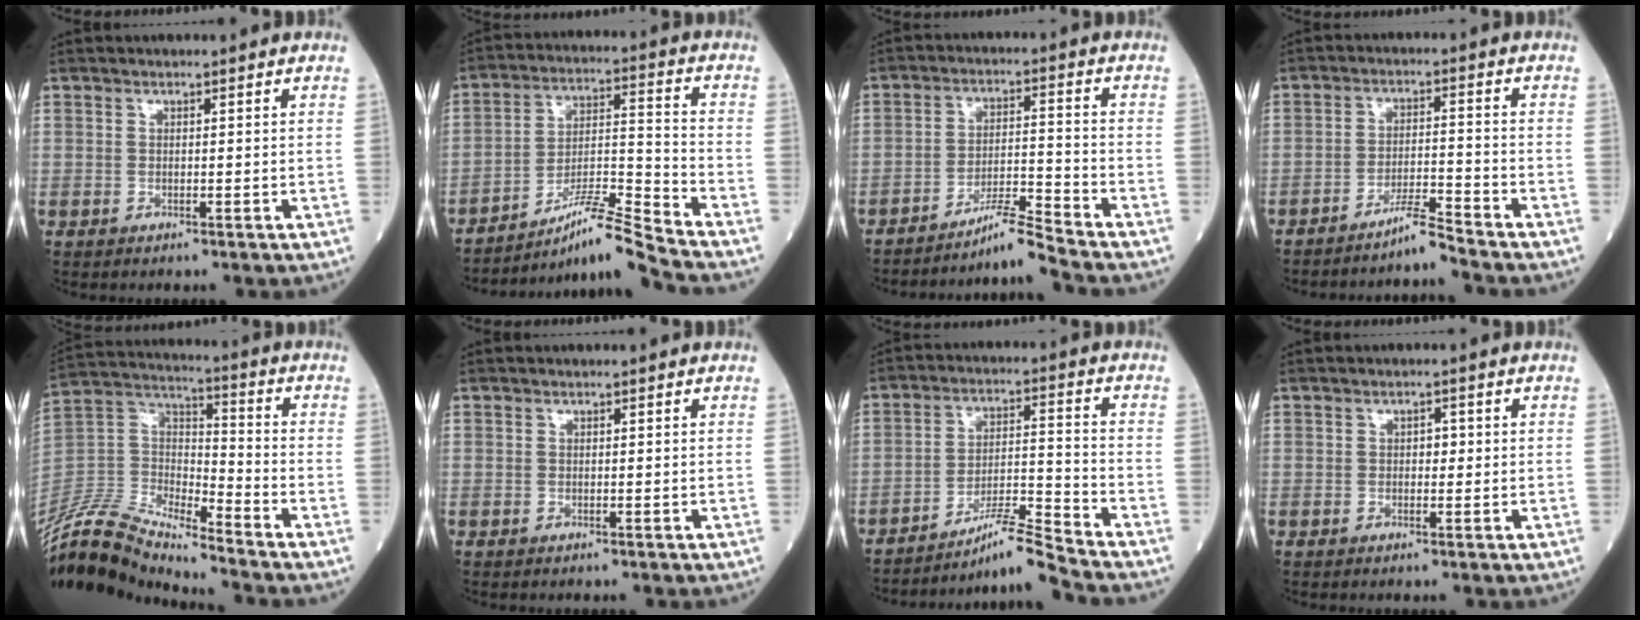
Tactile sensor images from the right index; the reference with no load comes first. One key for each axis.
{"total": 10.8, "fx": -9.6, "fy": -2.5, "fz": 4.4, "tx": -0.080, "ty": 0.006, "tz": -0.166}
{"total": 6.4, "fx": -5.8, "fy": -2.5, "fz": 1.2, "tx": -0.028, "ty": -0.005, "tz": -0.103}
{"total": 4.5, "fx": -4.1, "fy": -1.4, "fz": 1.1, "tx": -0.019, "ty": -0.016, "tz": -0.078}
{"total": 14.9, "fx": -13.8, "fy": 1.4, "fz": 5.4, "tx": -0.116, "ty": 0.032, "tz": -0.269}
{"total": 0.0}
{"total": 8.5, "fx": -7.7, "fy": -2.6, "fz": 2.4, "tx": -0.045, "ty": 0.007, "tz": -0.134}
{"total": 1.4, "fx": 0.1, "fy": 0.9, "fz": 1.1, "tx": -0.012, "ty": 0.003, "tz": -0.001}